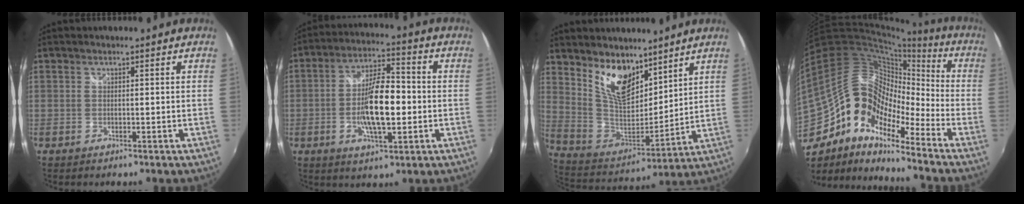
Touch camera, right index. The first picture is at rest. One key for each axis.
{"total": 12.0, "fx": -1.9, "fy": 4.0, "fz": 11.2, "tx": -0.210, "ty": 0.006, "tz": -0.031}
{"total": 14.5, "fx": 9.4, "fy": 7.3, "fz": 8.2, "tx": -0.156, "ty": -0.004, "tz": 0.189}
{"total": 21.4, "fx": -12.9, "fy": 11.1, "fz": 13.1, "tx": -0.246, "ty": -0.015, "tz": -0.260}